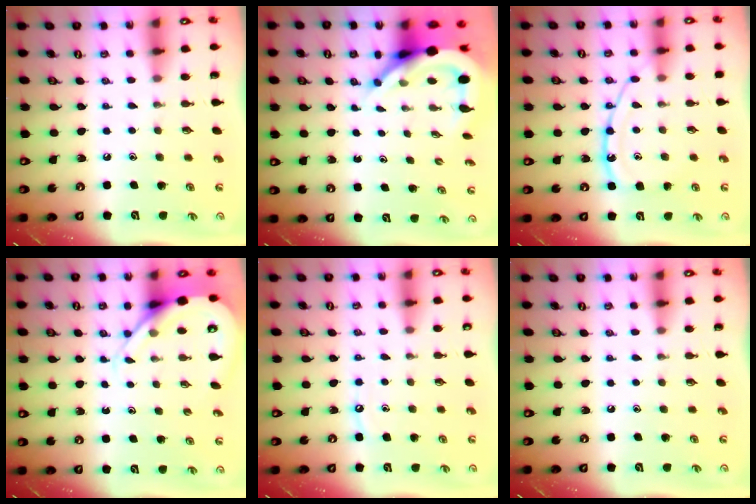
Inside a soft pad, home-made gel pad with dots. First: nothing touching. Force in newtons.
{"total": 10.3, "press": 10.2, "slide": 1.3}
{"total": 13.1, "press": 13.1, "slide": 1.0}
{"total": 7.3, "press": 7.2, "slide": 0.9}
{"total": 5.1, "press": 5.1, "slide": 0.6}
{"total": 0.0}